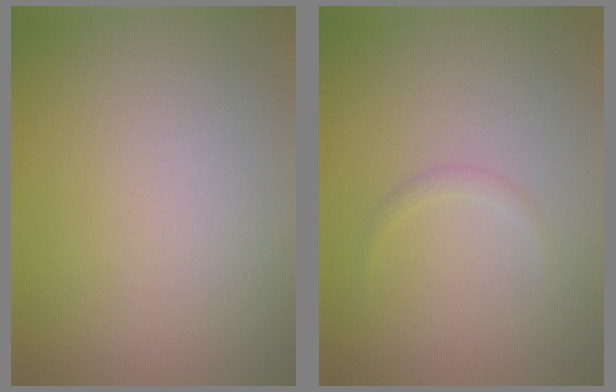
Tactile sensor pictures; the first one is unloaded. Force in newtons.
{"total": 0.6, "press": 0.6, "slide": 0.1}